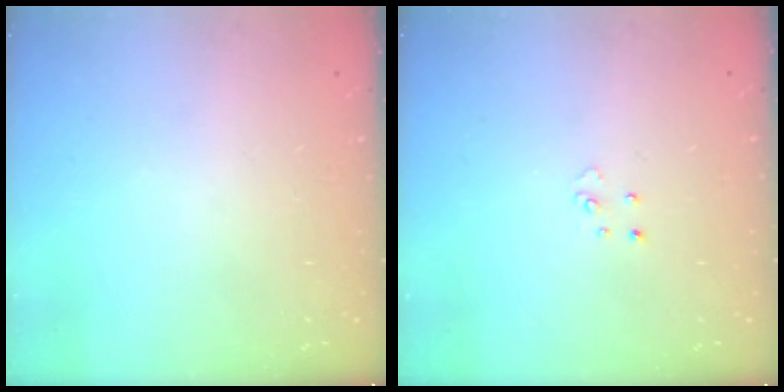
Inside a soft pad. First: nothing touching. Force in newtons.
{"total": 3.2, "press": 3.2, "slide": 0.3}